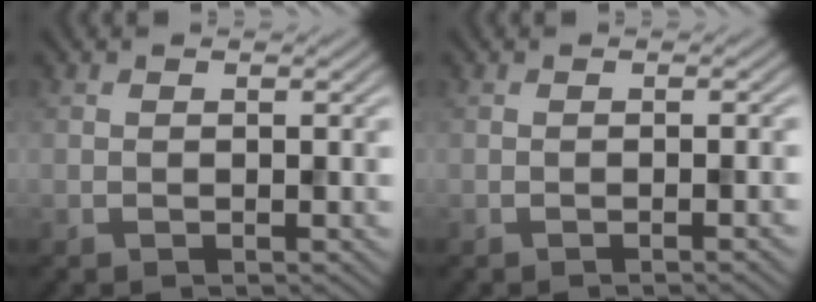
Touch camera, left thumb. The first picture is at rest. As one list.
[{"total": 1.4, "force": [-0.5, 0.3, 1.3], "torque": [-0.014, 0.004, -0.010]}]